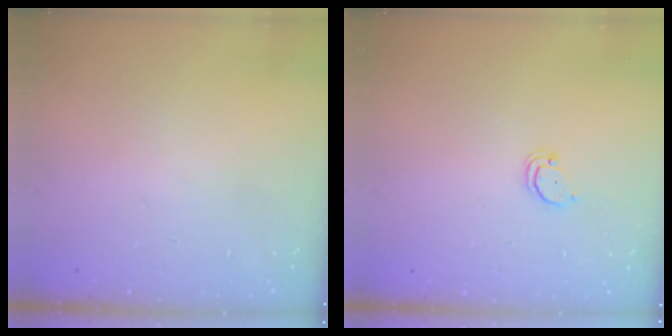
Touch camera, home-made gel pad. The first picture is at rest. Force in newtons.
{"total": 2.1, "press": 2.1, "slide": 0.2}